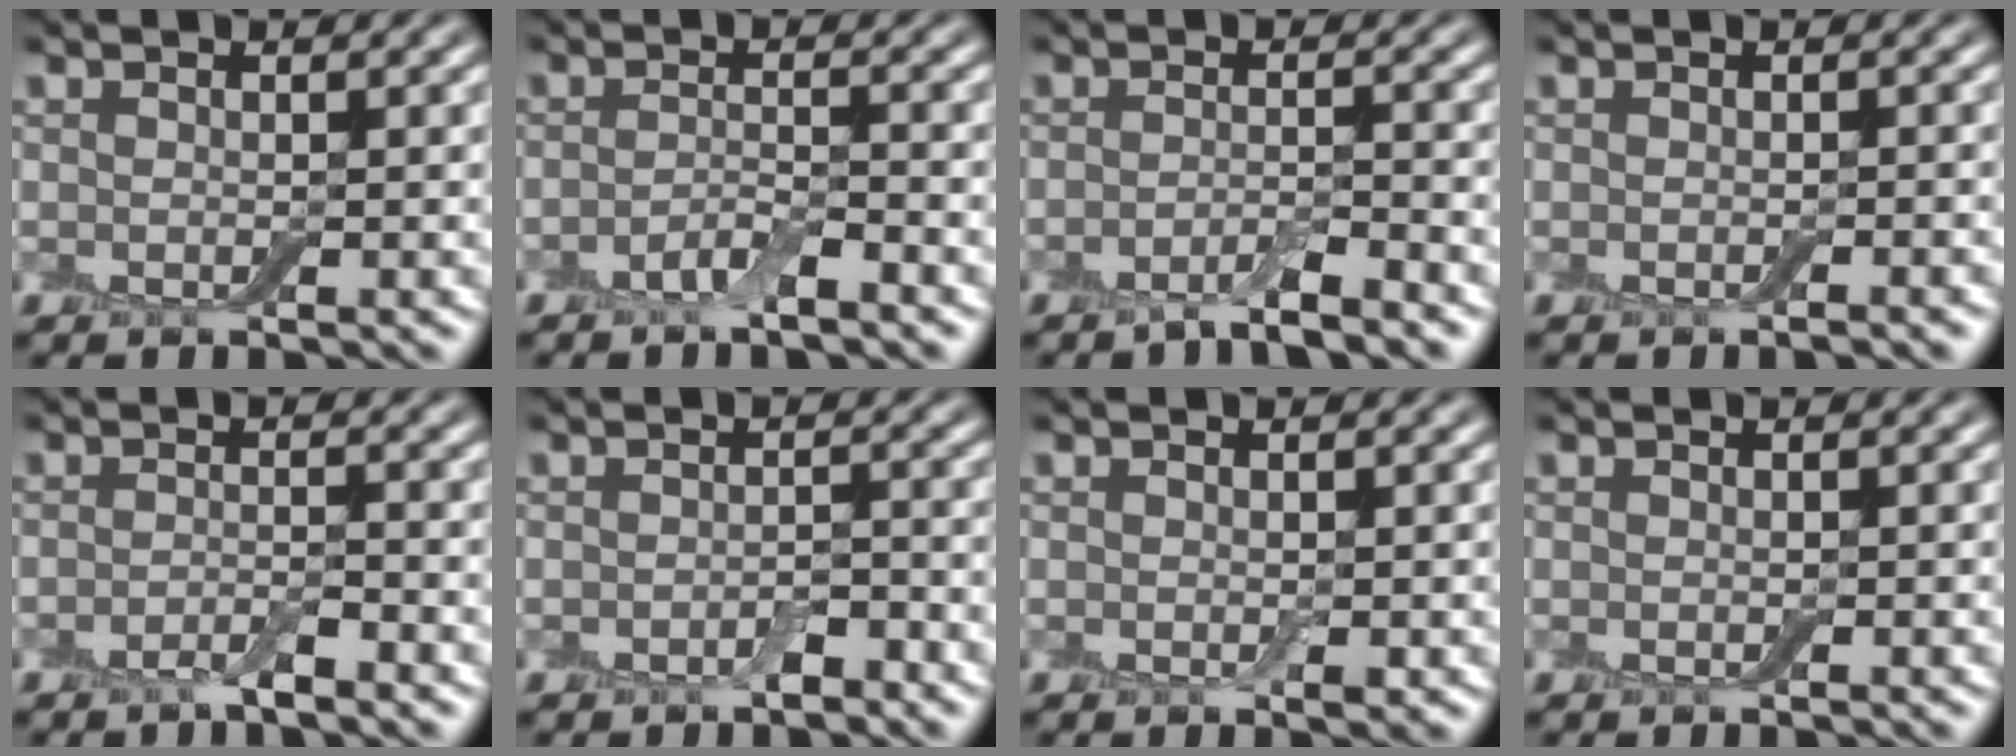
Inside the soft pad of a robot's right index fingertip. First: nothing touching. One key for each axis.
{"total": 2.1, "fx": -1.4, "fy": 0.4, "fz": 1.6, "tx": -0.030, "ty": 0.005, "tz": -0.031}
{"total": 2.3, "fx": -1.7, "fy": 0.2, "fz": 1.4, "tx": -0.019, "ty": 0.002, "tz": -0.039}
{"total": 0.8, "fx": -0.5, "fy": 0.1, "fz": 0.6, "tx": -0.004, "ty": 0.002, "tz": -0.010}
{"total": 1.7, "fx": -1.2, "fy": 0.3, "fz": 1.2, "tx": -0.021, "ty": 0.001, "tz": -0.026}
{"total": 1.4, "fx": -0.8, "fy": 0.6, "fz": 0.9, "tx": -0.016, "ty": 0.001, "tz": -0.015}
{"total": 0.7, "fx": 0.0, "fy": 0.3, "fz": 0.6, "tx": -0.008, "ty": -0.002, "tz": -0.001}
{"total": 0.0}